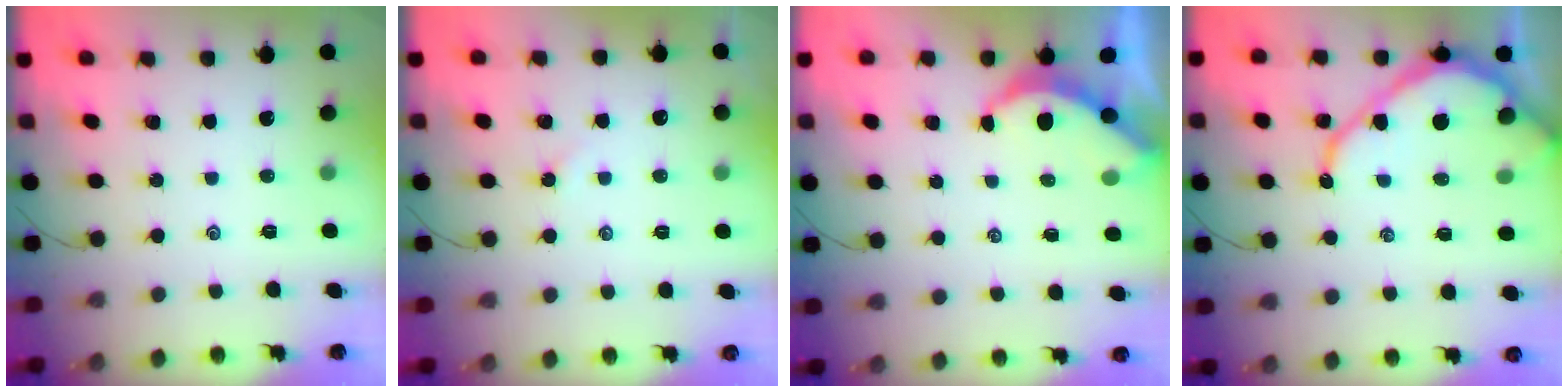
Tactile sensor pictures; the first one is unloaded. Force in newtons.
{"total": 1.7, "press": 1.6, "slide": 0.4}
{"total": 4.0, "press": 4.0, "slide": 0.3}
{"total": 11.6, "press": 11.6, "slide": 0.8}